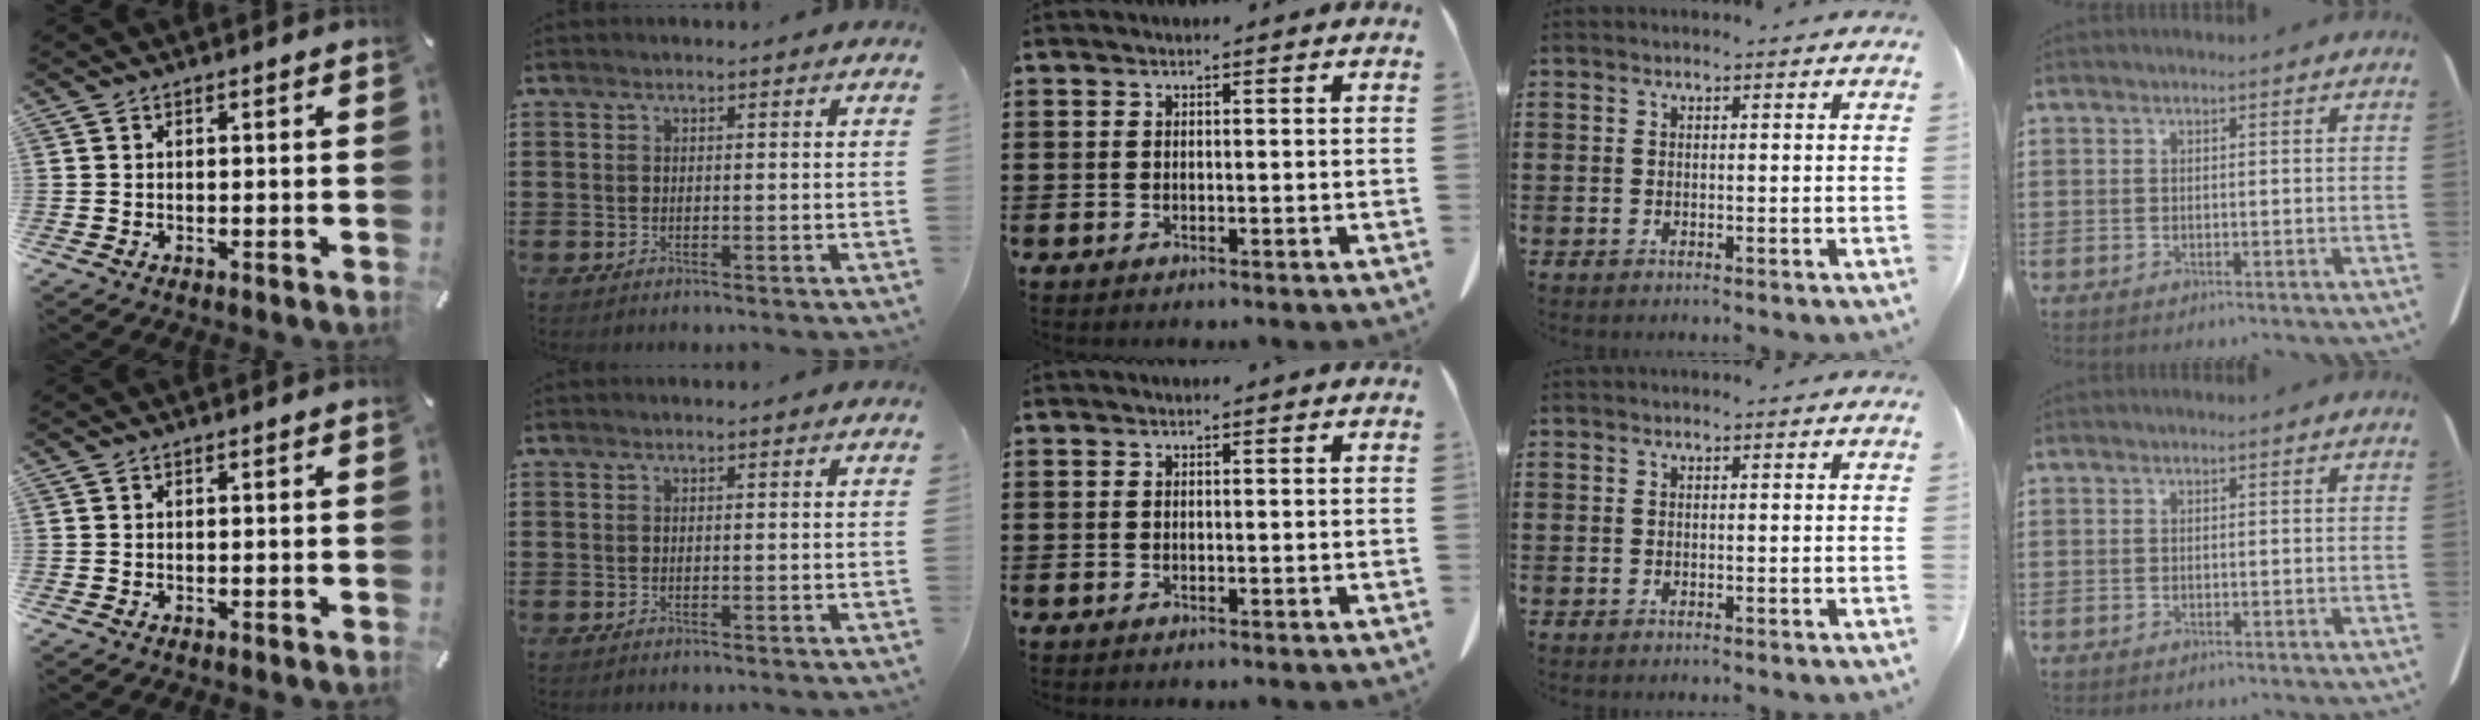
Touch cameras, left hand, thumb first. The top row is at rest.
{}